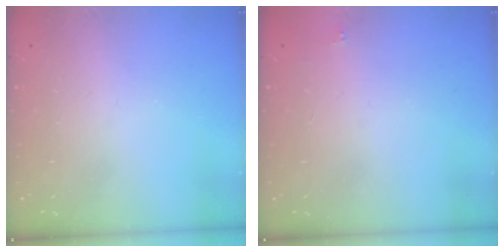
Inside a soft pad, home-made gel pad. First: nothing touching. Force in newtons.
{"total": 1.8, "press": 1.7, "slide": 0.1}